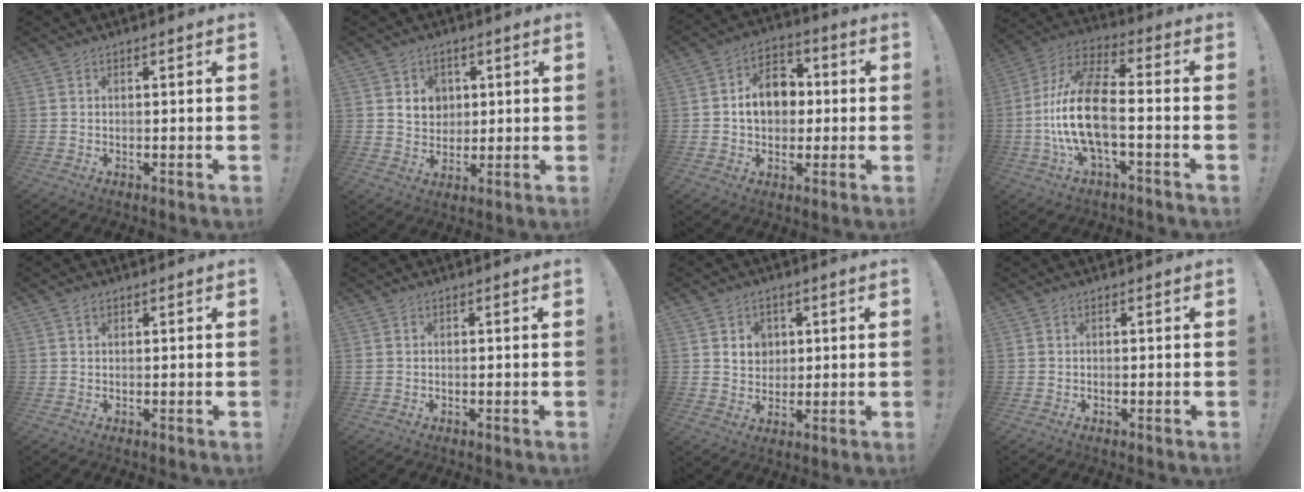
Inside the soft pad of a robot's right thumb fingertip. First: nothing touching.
{"total": 7.5, "force": [2.9, 6.4, 2.6], "torque": [-0.025, -0.018, 0.055]}
{"total": 12.4, "force": [0.6, 9.6, 7.8], "torque": [-0.102, 0.011, 0.016]}
{"total": 17.6, "force": [-2.9, 7.5, 15.7], "torque": [-0.318, 0.010, -0.053]}
{"total": 1.0, "force": [0.7, 0.7, 0.3], "torque": [-0.002, 0.000, 0.013]}
{"total": 0.0}
{"total": 6.2, "force": [2.5, 5.4, 1.9], "torque": [-0.017, -0.014, 0.044]}
{"total": 0.0}